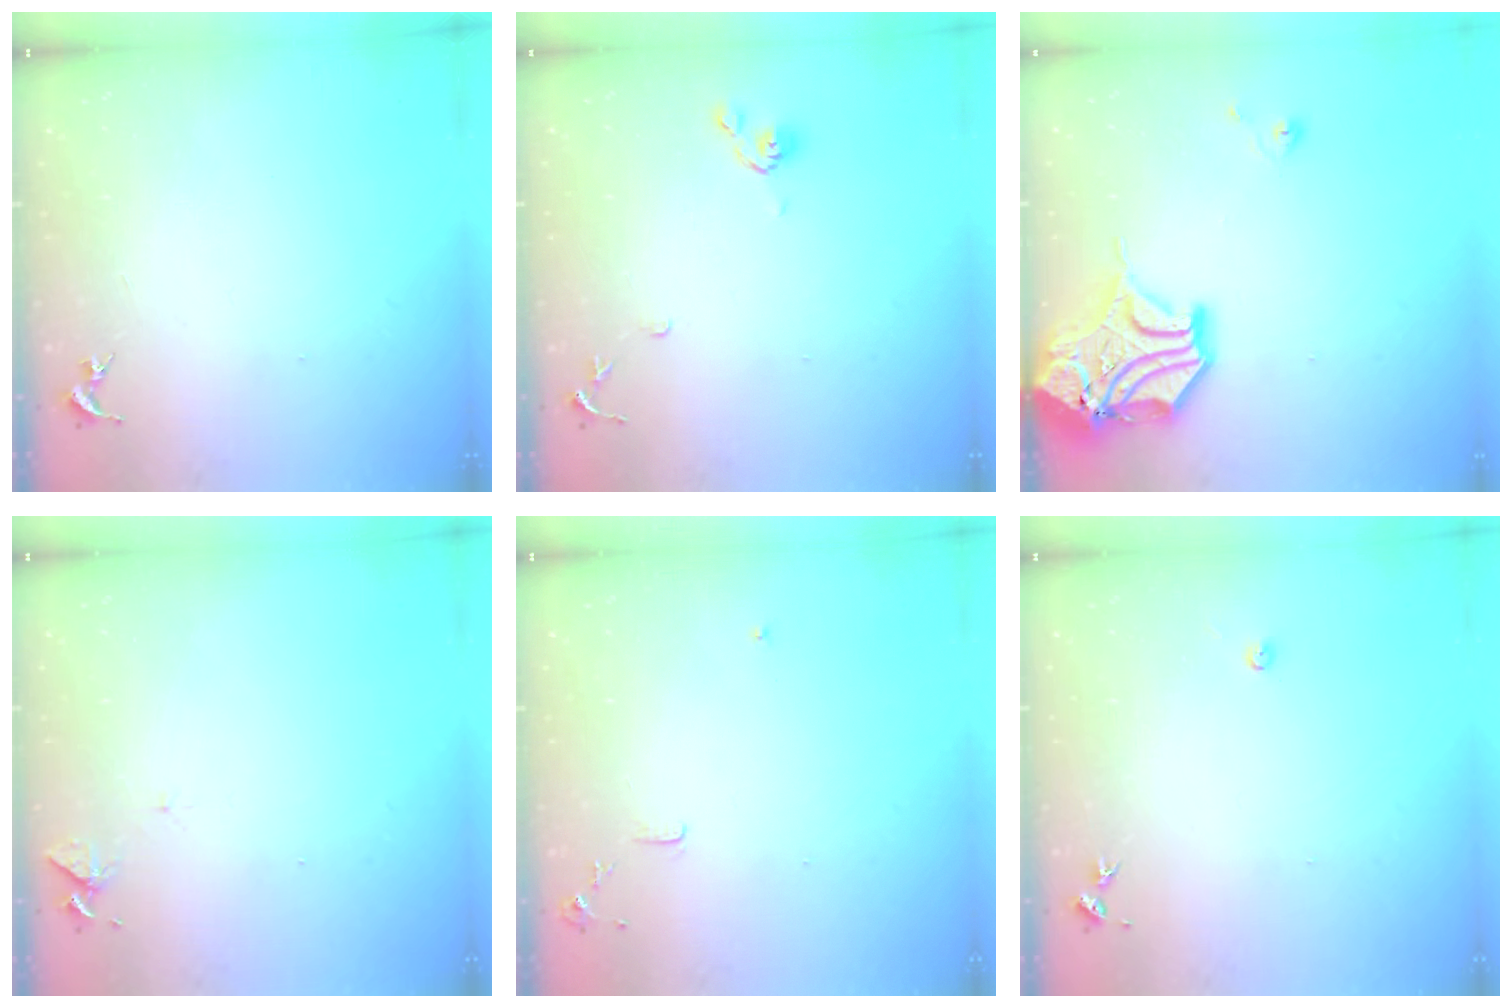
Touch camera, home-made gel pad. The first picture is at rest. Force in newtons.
{"total": 8.6, "press": 8.6, "slide": 0.7}
{"total": 16.5, "press": 16.3, "slide": 2.5}
{"total": 6.2, "press": 6.2, "slide": 0.6}
{"total": 6.0, "press": 6.0, "slide": 0.7}
{"total": 3.0, "press": 3.0, "slide": 0.4}